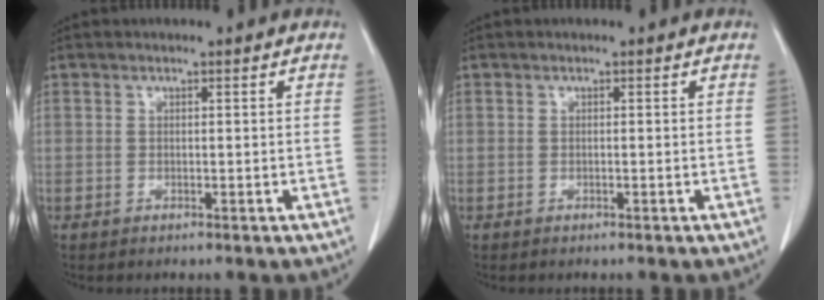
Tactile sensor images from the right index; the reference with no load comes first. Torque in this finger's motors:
{"motor_torque": [0.18, 0.09, 0.07, 0.01]}